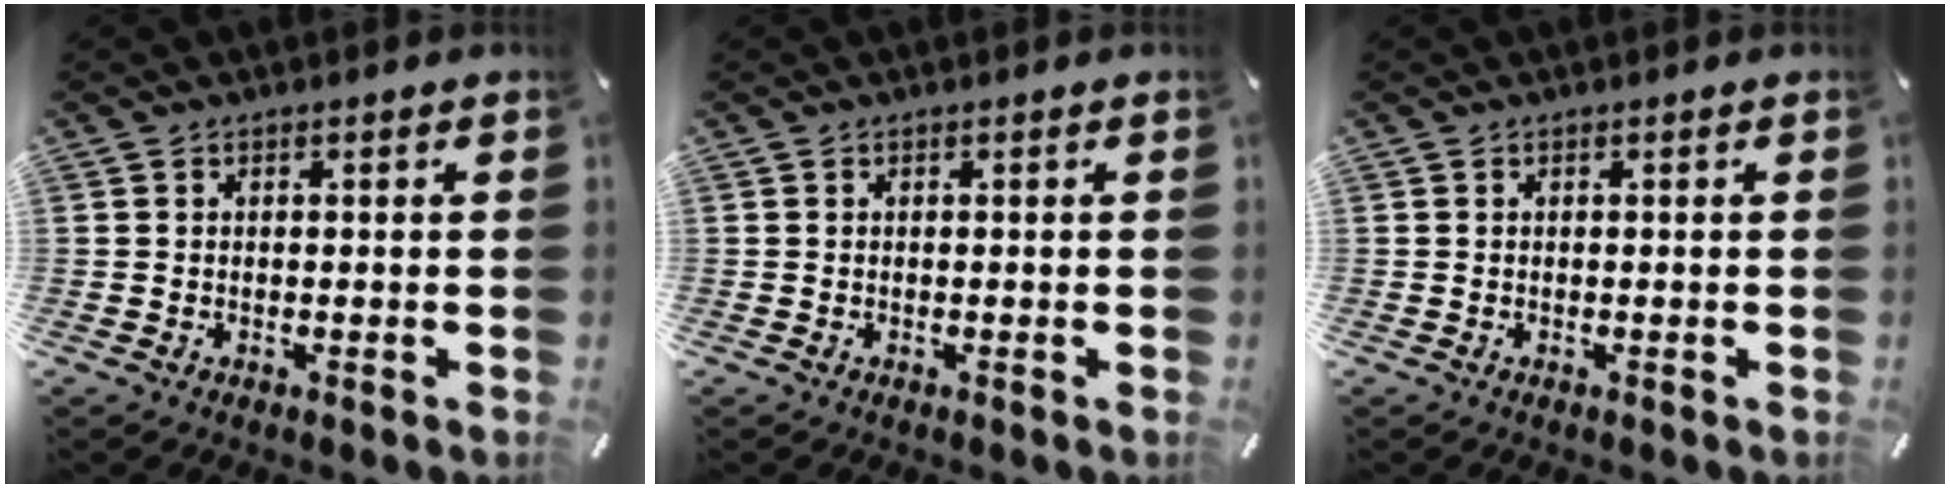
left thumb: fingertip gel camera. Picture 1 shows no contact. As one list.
[{"total": 0.0}, {"total": 0.0}]